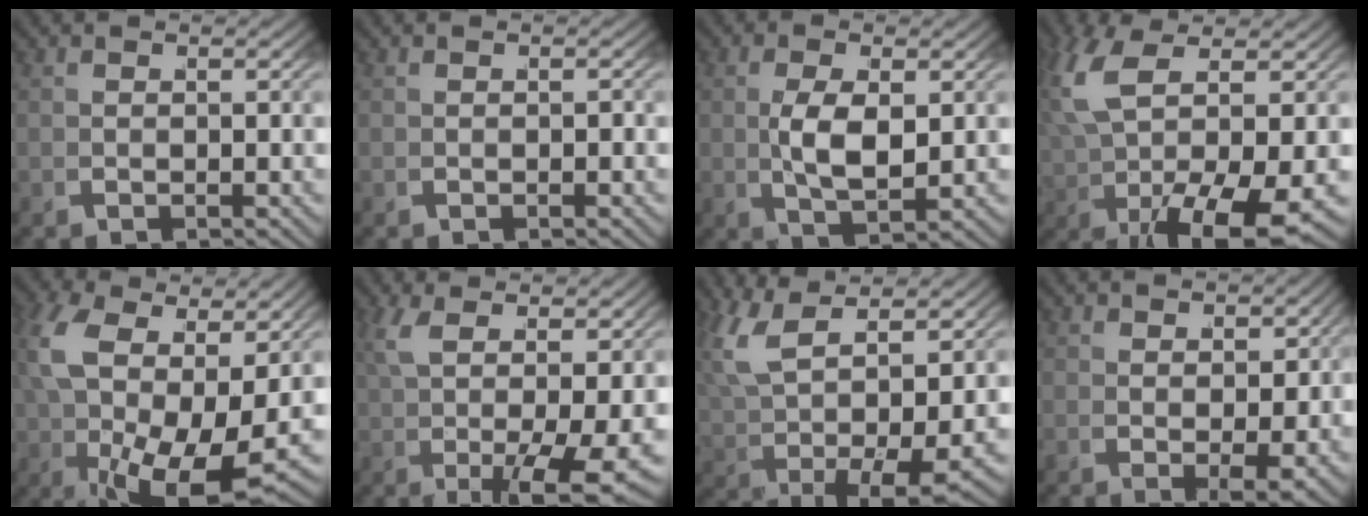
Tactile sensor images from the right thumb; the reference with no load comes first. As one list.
[{"total": 0.0}, {"total": 4.5, "force": [0.4, 2.3, 3.9], "torque": [-0.086, -0.004, 0.013]}, {"total": 8.3, "force": [0.4, 3.7, 7.4], "torque": [-0.165, -0.022, 0.031]}, {"total": 11.5, "force": [-0.4, 6.4, 9.6], "torque": [-0.200, -0.033, 0.016]}, {"total": 5.9, "force": [0.4, 1.4, 5.7], "torque": [-0.102, -0.009, 0.022]}, {"total": 7.7, "force": [2.2, 4.2, 6.0], "torque": [-0.152, -0.013, 0.054]}, {"total": 3.3, "force": [-0.7, 1.9, 2.6], "torque": [-0.034, -0.019, 0.001]}]